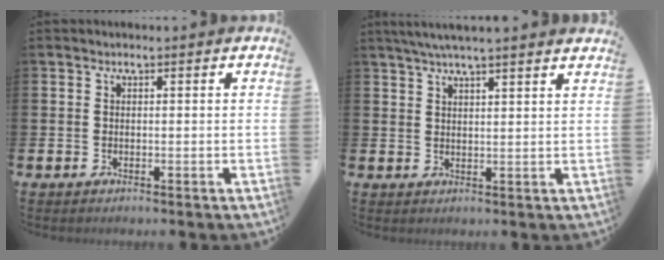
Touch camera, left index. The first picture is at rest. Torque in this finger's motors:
{"motor_torque": [0.98, -1.16, 0.66, 0.21]}